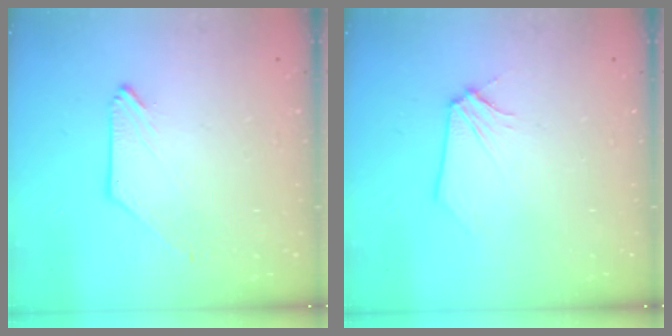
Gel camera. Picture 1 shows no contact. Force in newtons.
{"total": 0.6, "press": 0.6, "slide": 0.1}